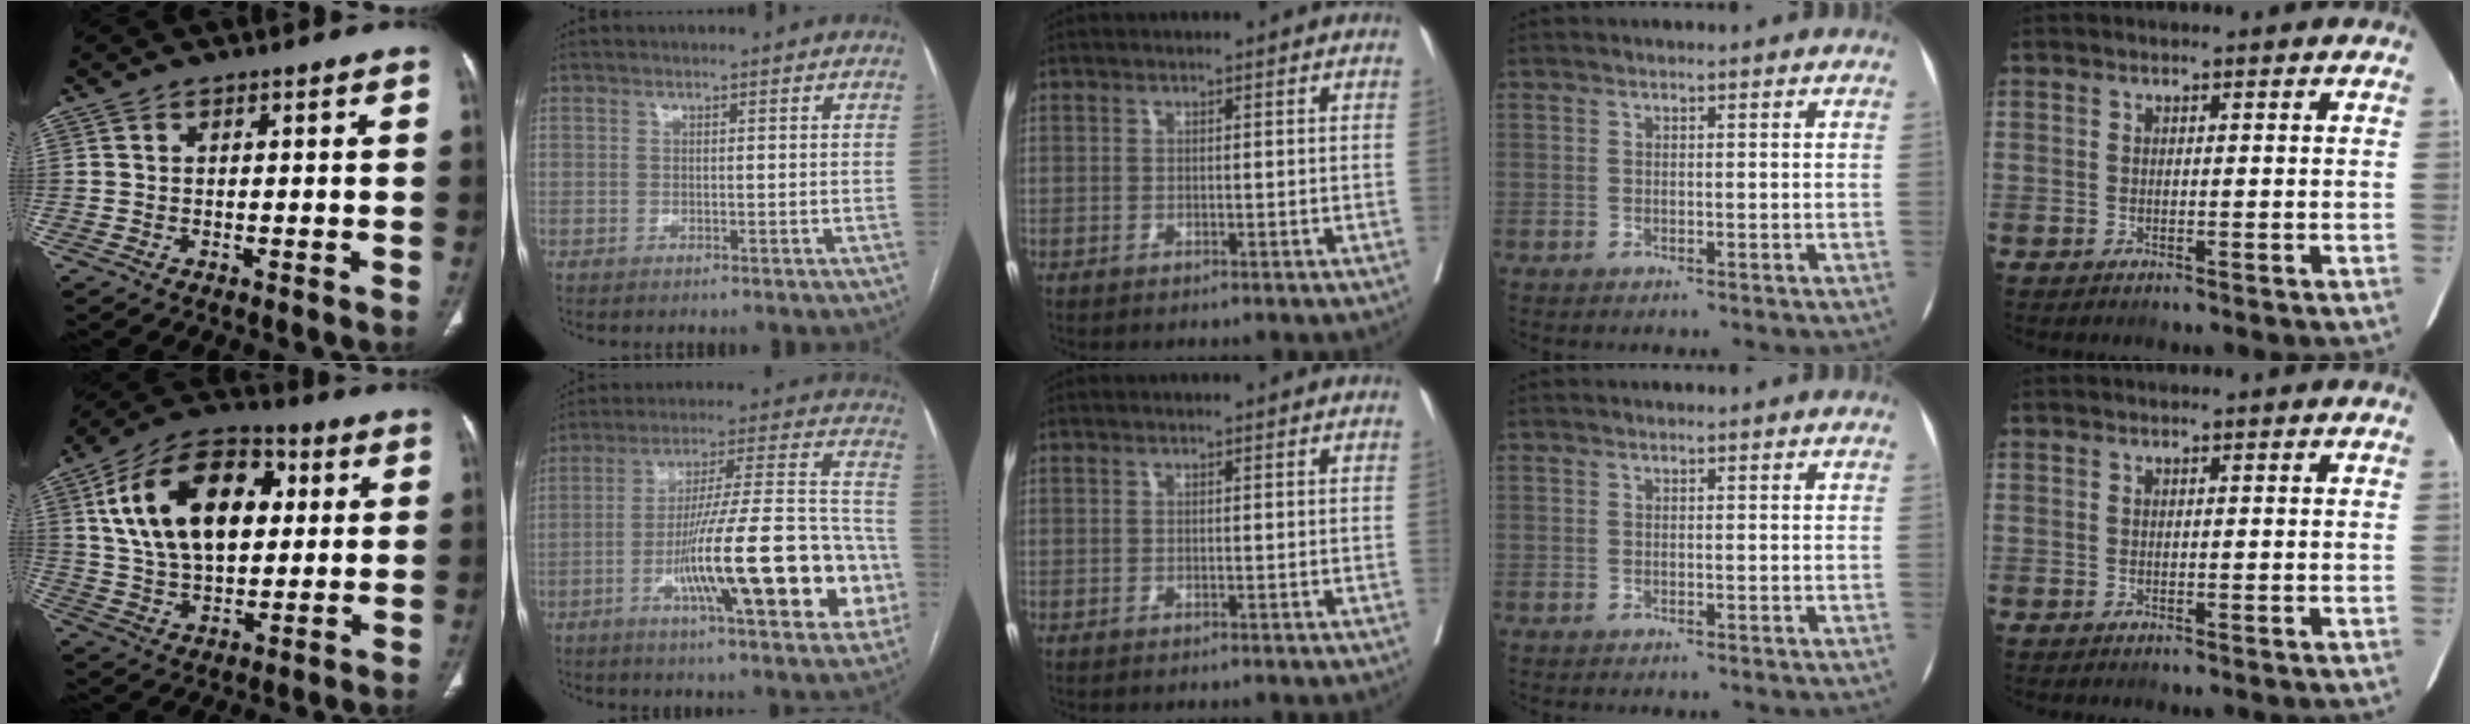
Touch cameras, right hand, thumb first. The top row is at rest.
{"thumb": {"total": 22.1, "force": [5.6, 13.4, 16.7], "torque": [-0.264, 0.009, 0.093]}, "index": {"total": 22.9, "force": [-7.2, 3.2, 21.5], "torque": [-0.292, 0.016, -0.106]}}